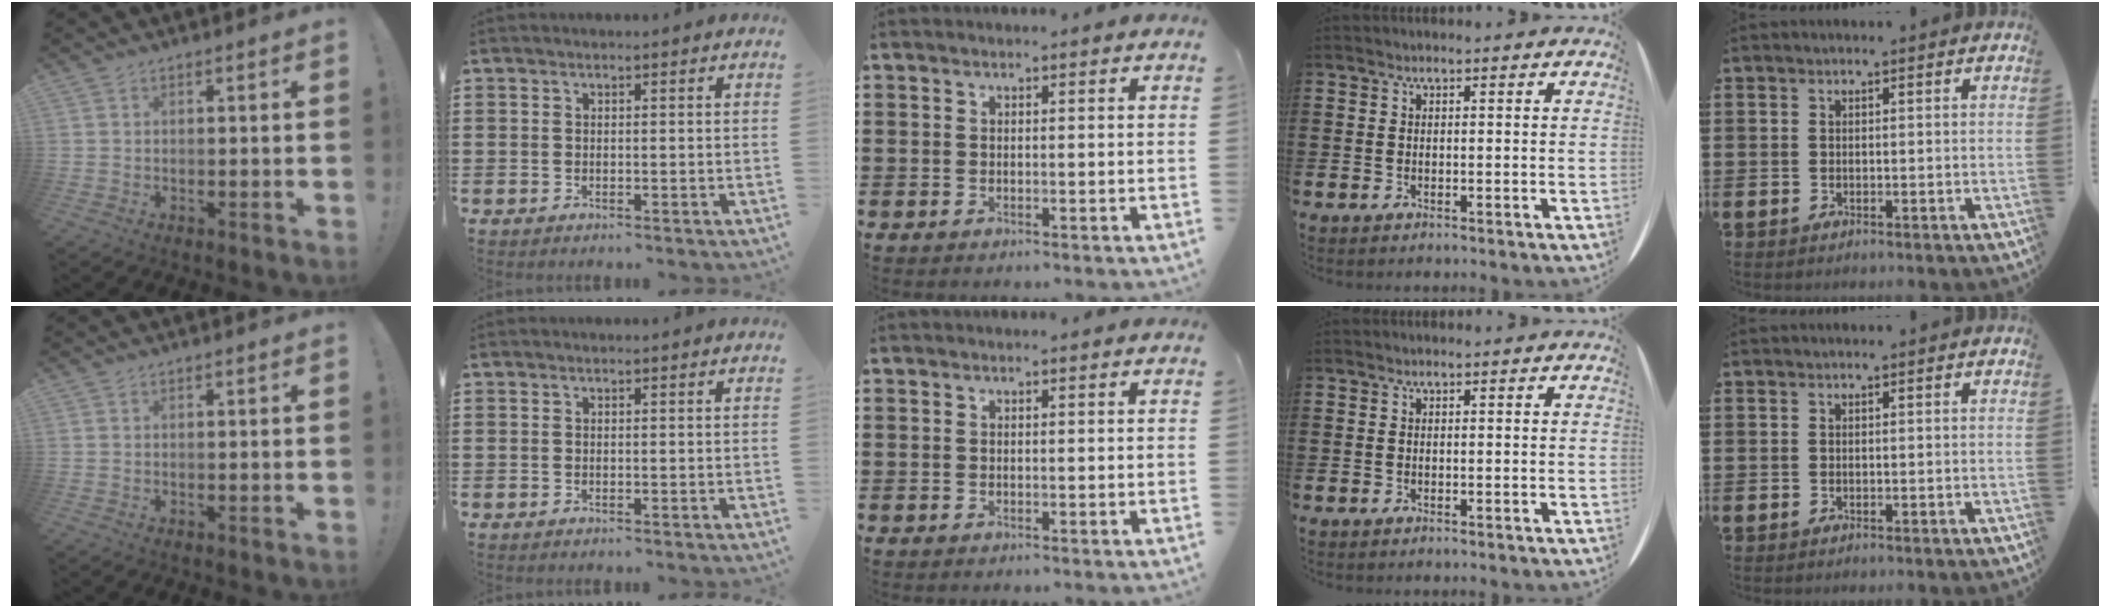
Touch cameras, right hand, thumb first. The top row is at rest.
{}